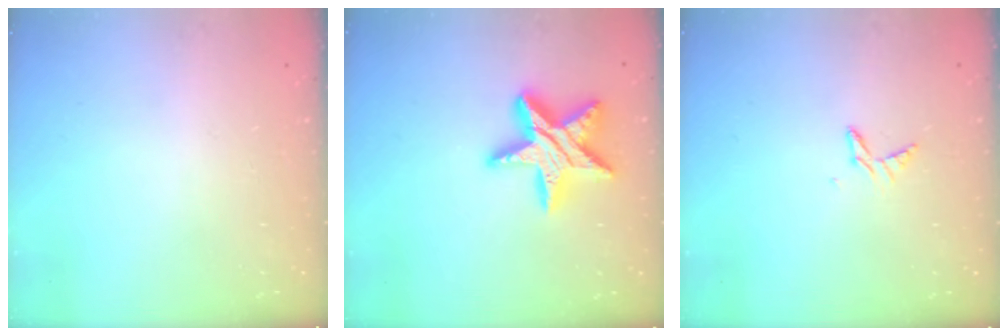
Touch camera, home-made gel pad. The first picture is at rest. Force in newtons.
{"total": 16.9, "press": 16.8, "slide": 1.4}
{"total": 4.9, "press": 4.8, "slide": 0.5}